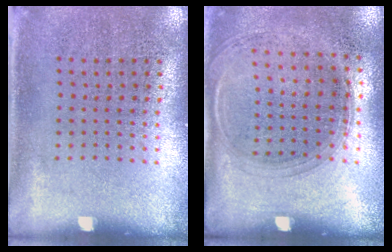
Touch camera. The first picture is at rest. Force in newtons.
{"total": 1.4, "press": 1.2, "slide": 0.6}